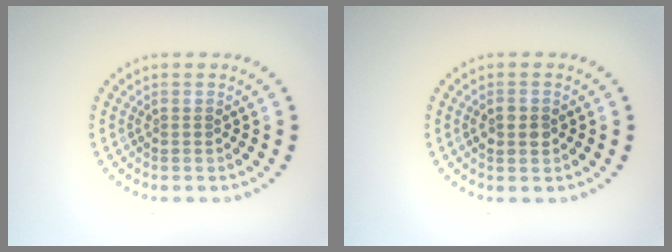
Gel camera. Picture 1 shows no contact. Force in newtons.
{"total": 2.2, "press": 2.2, "slide": 0.0}